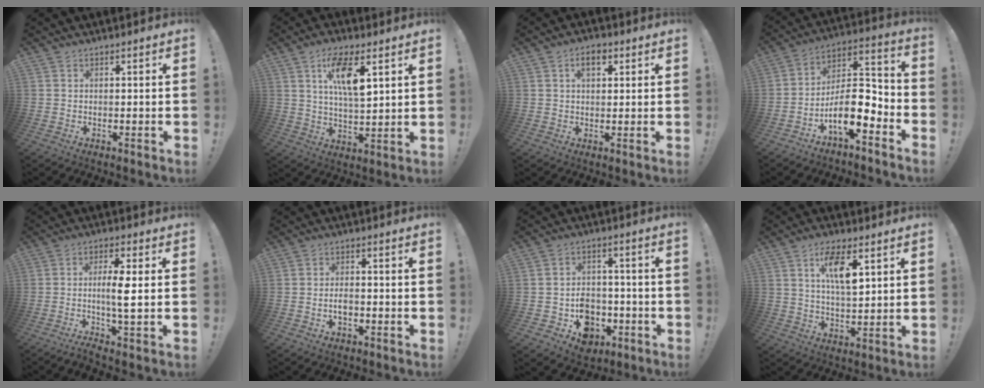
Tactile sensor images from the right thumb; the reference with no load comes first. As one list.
[{"total": 11.8, "force": [5.1, 4.4, 9.7], "torque": [-0.167, -0.010, 0.088]}, {"total": 4.6, "force": [1.8, 2.7, 3.3], "torque": [-0.049, 0.003, 0.027]}, {"total": 13.4, "force": [-6.7, 5.4, 10.2], "torque": [-0.167, 0.027, -0.108]}, {"total": 8.5, "force": [-0.5, 1.1, 8.4], "torque": [-0.151, -0.002, -0.015]}, {"total": 3.3, "force": [-1.1, 1.8, 2.5], "torque": [-0.040, 0.002, -0.022]}, {"total": 9.1, "force": [-3.7, 7.4, 3.9], "torque": [-0.051, 0.028, -0.055]}, {"total": 9.9, "force": [4.2, 3.7, 8.1], "torque": [-0.137, -0.010, 0.072]}]